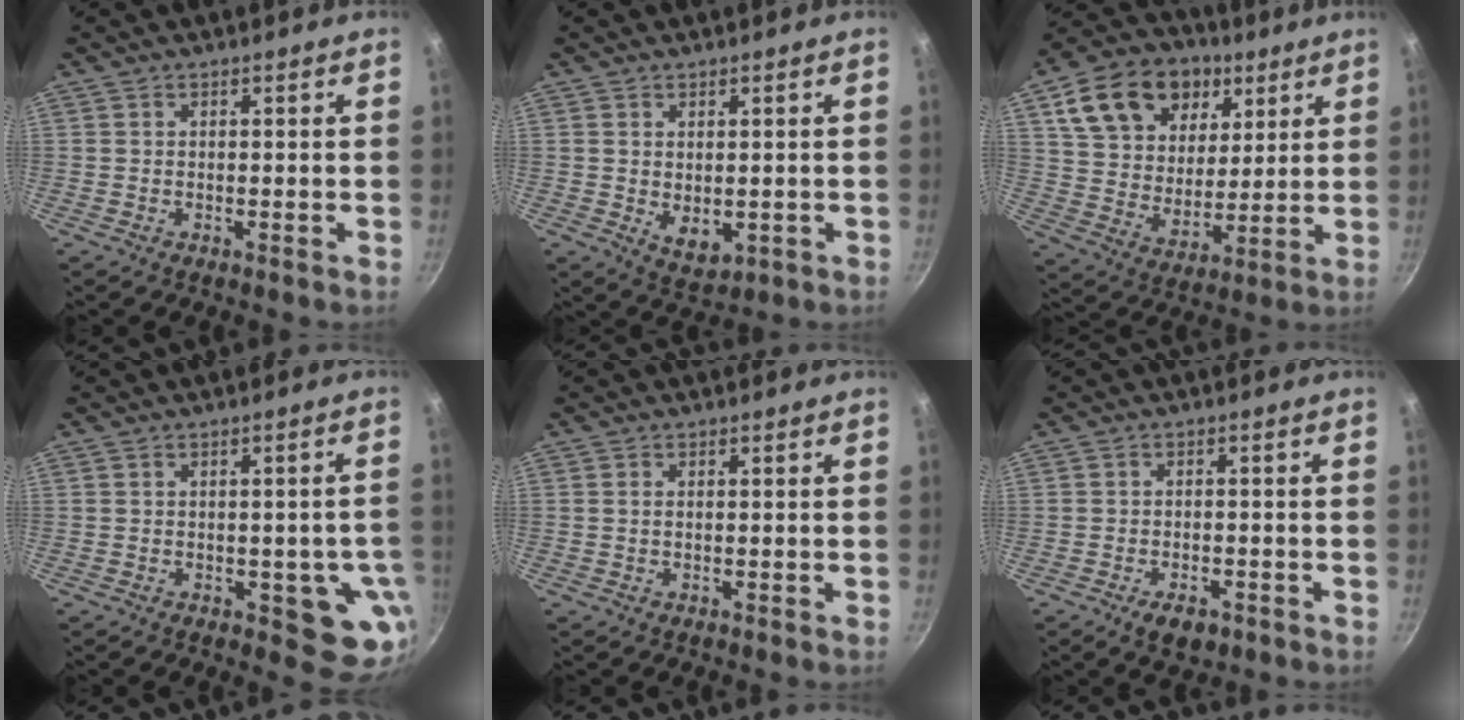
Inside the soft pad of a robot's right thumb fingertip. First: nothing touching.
{"total": 4.7, "force": [0.0, 3.1, 3.6], "torque": [-0.050, -0.015, 0.011]}
{"total": 20.7, "force": [9.0, 14.7, 11.4], "torque": [-0.173, -0.016, 0.156]}
{"total": 9.3, "force": [-2.1, 4.7, 7.7], "torque": [-0.040, -0.001, -0.025]}
{"total": 0.7, "force": [0.1, 0.4, 0.6], "torque": [-0.011, 0.001, 0.001]}
{"total": 4.6, "force": [-2.6, 2.5, 2.8], "torque": [-0.041, 0.015, -0.034]}